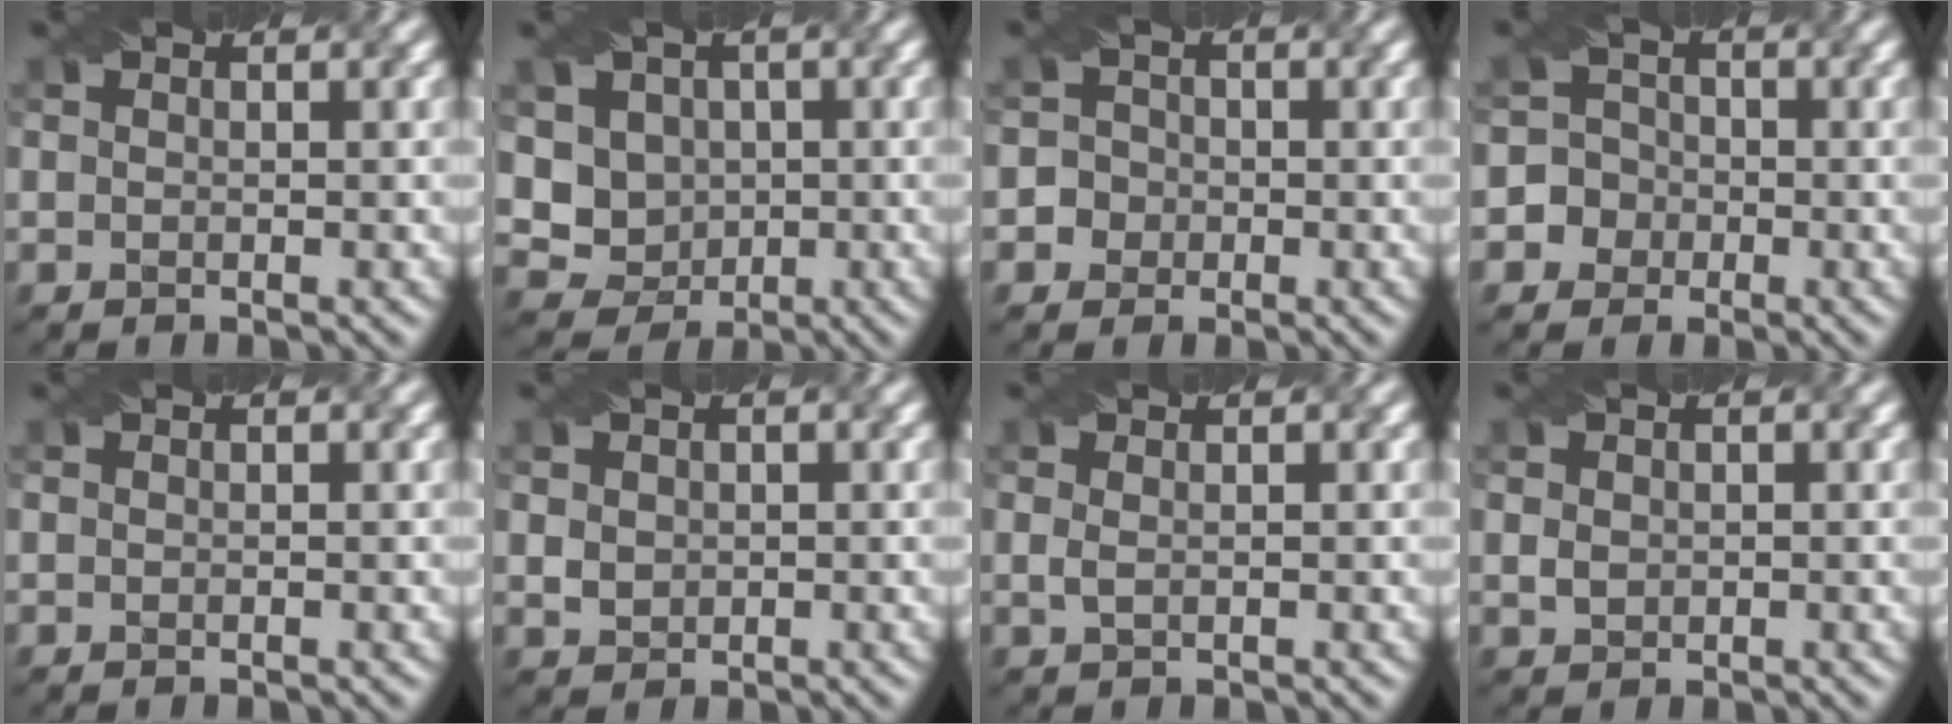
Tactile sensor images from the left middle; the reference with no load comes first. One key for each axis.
{"total": 5.0, "fx": 0.8, "fy": 4.6, "fz": 1.8, "tx": -0.031, "ty": 0.012, "tz": 0.001}
{"total": 2.9, "fx": -0.8, "fy": 2.8, "fz": 0.2, "tx": 0.022, "ty": 0.018, "tz": -0.032}
{"total": 4.9, "fx": -1.9, "fy": 4.5, "fz": 0.3, "tx": 0.009, "ty": 0.013, "tz": -0.053}
{"total": 0.0}
{"total": 1.6, "fx": 0.5, "fy": 1.4, "fz": 0.6, "tx": -0.018, "ty": 0.006, "tz": 0.015}
{"total": 0.8, "fx": 0.1, "fy": 0.3, "fz": 0.7, "tx": -0.021, "ty": 0.003, "tz": 0.003}
{"total": 1.2, "fx": 0.2, "fy": 1.0, "fz": 0.5, "tx": -0.013, "ty": 0.001, "tz": 0.004}